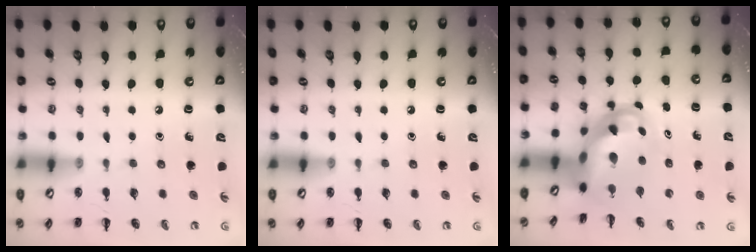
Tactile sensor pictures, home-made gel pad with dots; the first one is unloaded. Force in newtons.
{"total": 0.0}
{"total": 6.1, "press": 5.9, "slide": 1.4}